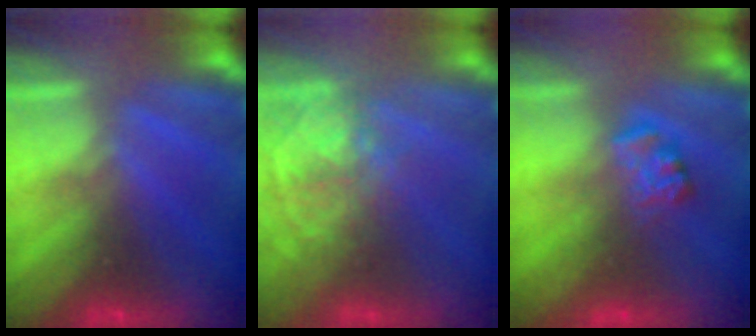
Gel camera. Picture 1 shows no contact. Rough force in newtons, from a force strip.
{"total": 3.7}
{"total": 2.3}